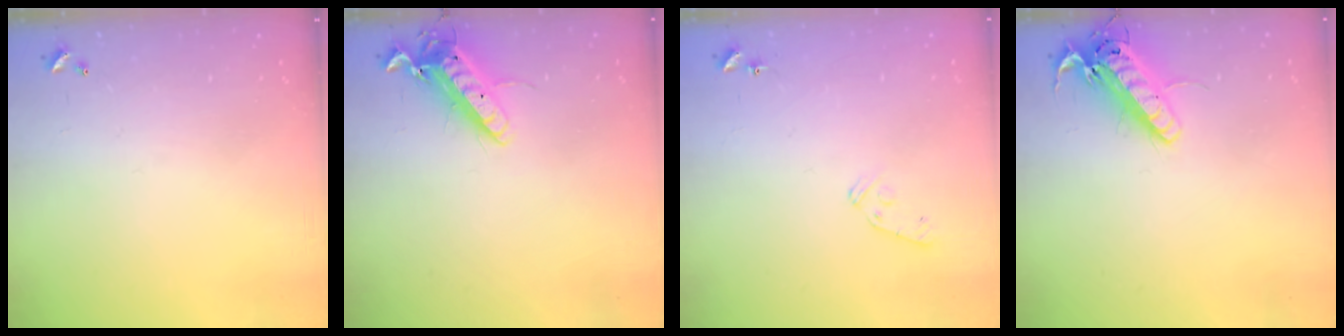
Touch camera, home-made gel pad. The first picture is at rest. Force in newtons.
{"total": 13.6, "press": 13.4, "slide": 2.0}
{"total": 8.0, "press": 7.9, "slide": 0.7}
{"total": 16.4, "press": 16.2, "slide": 2.7}